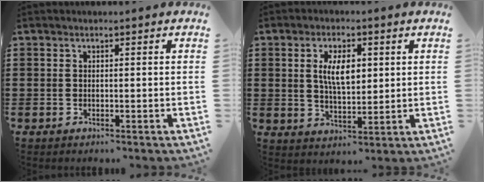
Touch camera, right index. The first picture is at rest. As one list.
[{"total": 6.3, "force": [1.4, 2.9, 5.4], "torque": [-0.105, 0.006, 0.022]}]